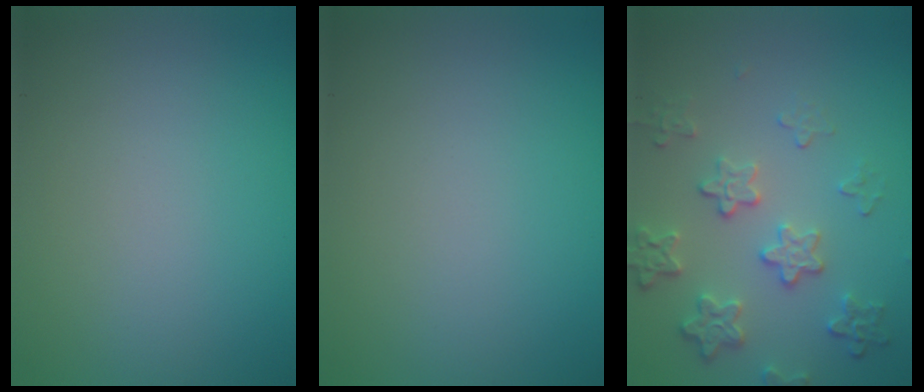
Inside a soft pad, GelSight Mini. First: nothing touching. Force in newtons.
{"total": 0.0}
{"total": 4.1, "press": 3.3, "slide": 2.5}